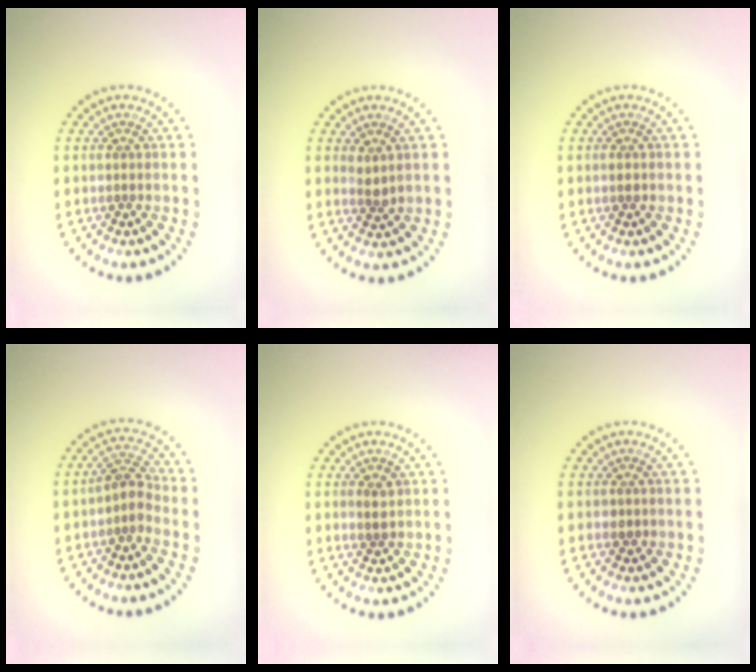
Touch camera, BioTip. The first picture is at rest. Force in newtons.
{"total": 1.3, "press": 1.0, "slide": 0.7}
{"total": 0.8, "press": 0.8, "slide": 0.1}
{"total": 2.4, "press": 2.0, "slide": 1.3}
{"total": 1.3, "press": 1.2, "slide": 0.4}
{"total": 0.8, "press": 0.7, "slide": 0.3}